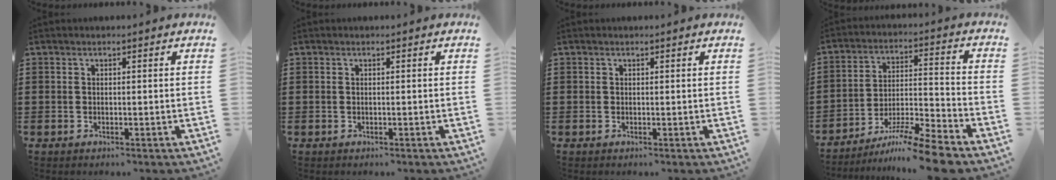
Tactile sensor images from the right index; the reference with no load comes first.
{"total": 0.0}
{"total": 0.0}
{"total": 9.2, "force": [-7.9, -0.3, 4.7], "torque": [-0.072, 0.011, -0.153]}